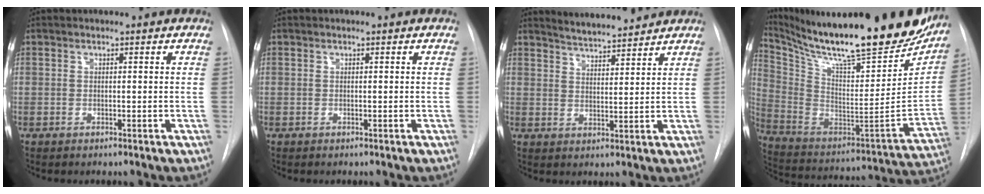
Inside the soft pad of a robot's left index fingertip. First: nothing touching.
{"total": 0.0}
{"total": 7.5, "force": [7.3, 0.5, 1.7], "torque": [-0.037, 0.008, 0.114]}
{"total": 32.8, "force": [26.8, 5.4, 18.0], "torque": [-0.317, -0.065, 0.391]}